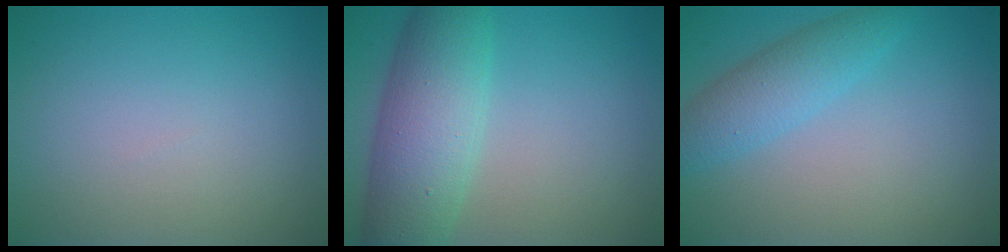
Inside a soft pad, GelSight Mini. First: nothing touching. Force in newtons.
{"total": 7.4, "press": 7.4, "slide": 0.2}
{"total": 3.5, "press": 3.5, "slide": 0.2}